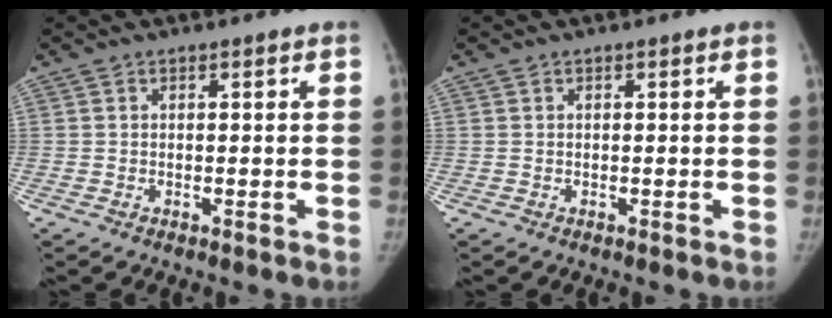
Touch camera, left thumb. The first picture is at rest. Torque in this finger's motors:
{"motor_torque": [-0.09, 0.29, -0.27, 0.00, 0.04]}